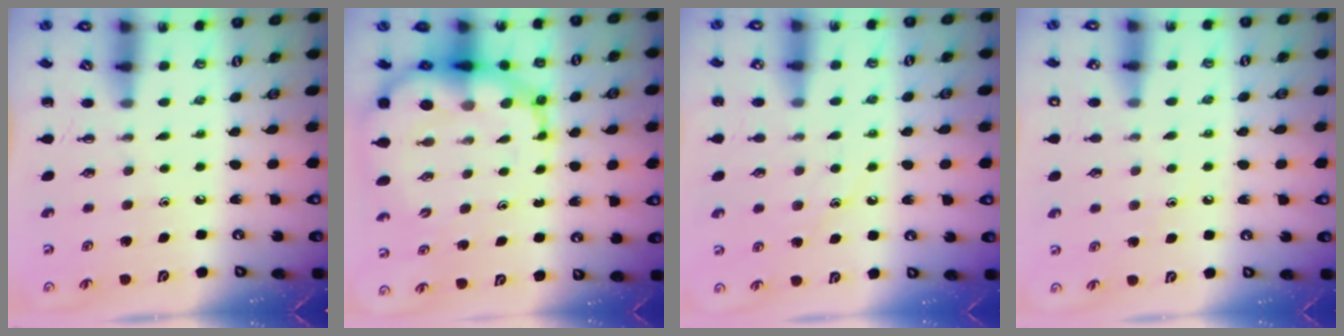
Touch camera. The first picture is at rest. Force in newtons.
{"total": 14.5, "press": 13.9, "slide": 4.1}
{"total": 8.7, "press": 8.5, "slide": 1.5}
{"total": 6.4, "press": 6.2, "slide": 1.8}